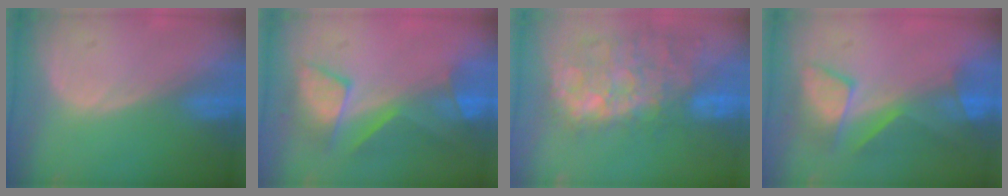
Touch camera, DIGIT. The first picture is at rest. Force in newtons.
{"total": 8.1, "press": 7.9, "slide": 1.8}
{"total": 11.7, "press": 10.8, "slide": 4.4}
{"total": 7.8, "press": 7.6, "slide": 1.6}